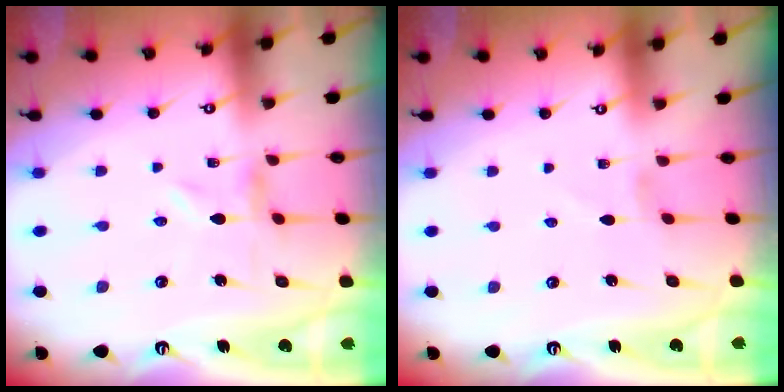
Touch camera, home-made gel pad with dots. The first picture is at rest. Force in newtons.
{"total": 0.0}